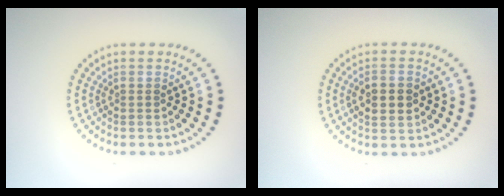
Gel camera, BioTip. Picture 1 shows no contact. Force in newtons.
{"total": 2.8, "press": 2.8, "slide": 0.1}